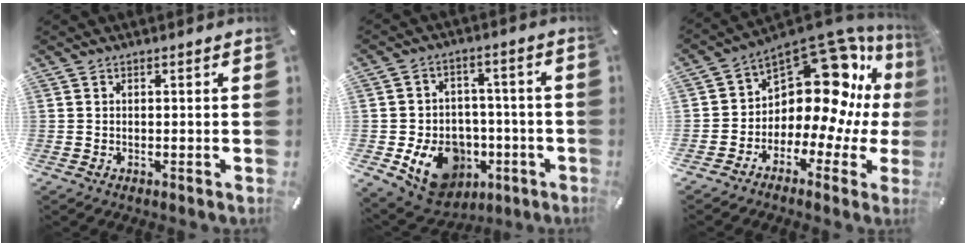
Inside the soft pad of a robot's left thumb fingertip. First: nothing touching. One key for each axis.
{"total": 14.3, "fx": -4.8, "fy": 11.4, "fz": 7.0, "tx": -0.103, "ty": 0.028, "tz": -0.069}
{"total": 16.2, "fx": 6.5, "fy": 9.8, "fz": 11.1, "tx": -0.176, "ty": -0.077, "tz": 0.104}